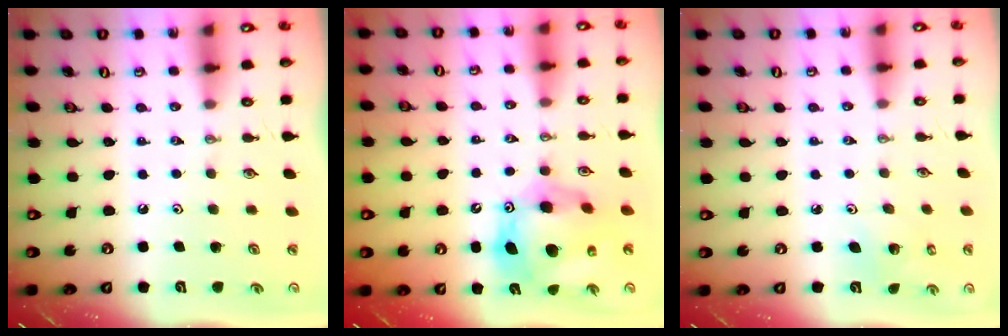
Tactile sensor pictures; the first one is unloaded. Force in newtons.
{"total": 17.0, "press": 16.9, "slide": 1.5}
{"total": 2.4, "press": 2.4, "slide": 0.2}